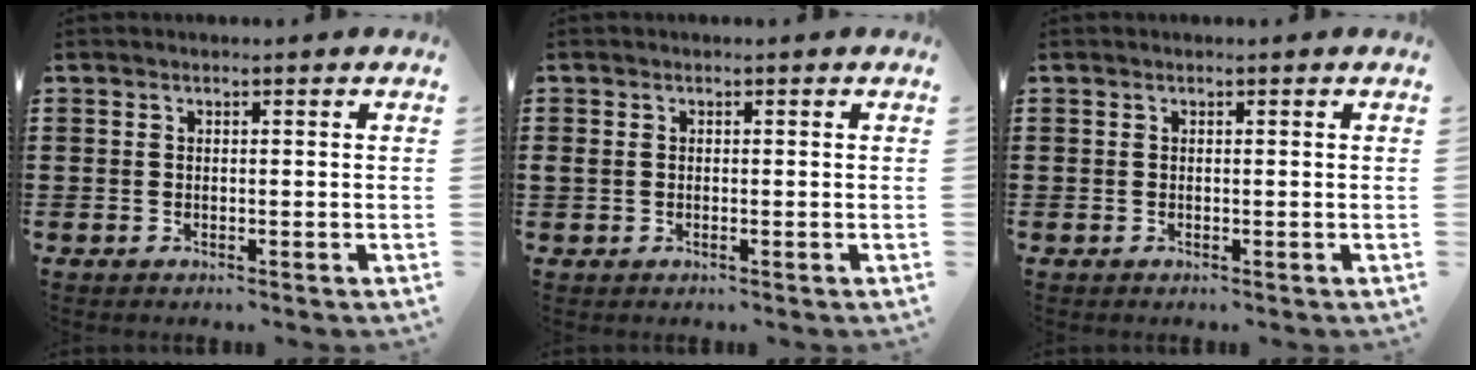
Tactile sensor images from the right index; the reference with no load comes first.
{"total": 0.6, "force": [-0.1, 0.5, 0.3], "torque": [-0.007, 0.002, -0.002]}
{"total": 0.0}